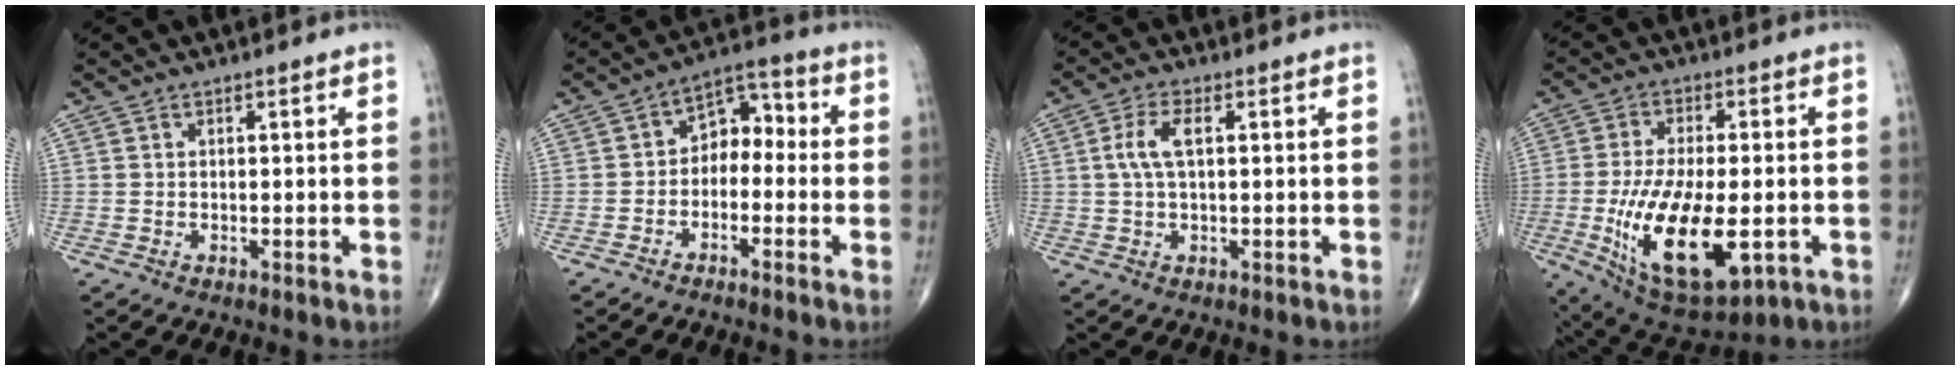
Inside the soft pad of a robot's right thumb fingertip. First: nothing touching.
{"total": 7.2, "force": [-1.5, 5.0, 4.9], "torque": [-0.043, 0.044, -0.042]}
{"total": 5.0, "force": [0.9, 2.1, 4.4], "torque": [-0.105, 0.011, 0.016]}
{"total": 19.2, "force": [-4.5, 8.5, 16.7], "torque": [-0.301, -0.012, -0.056]}